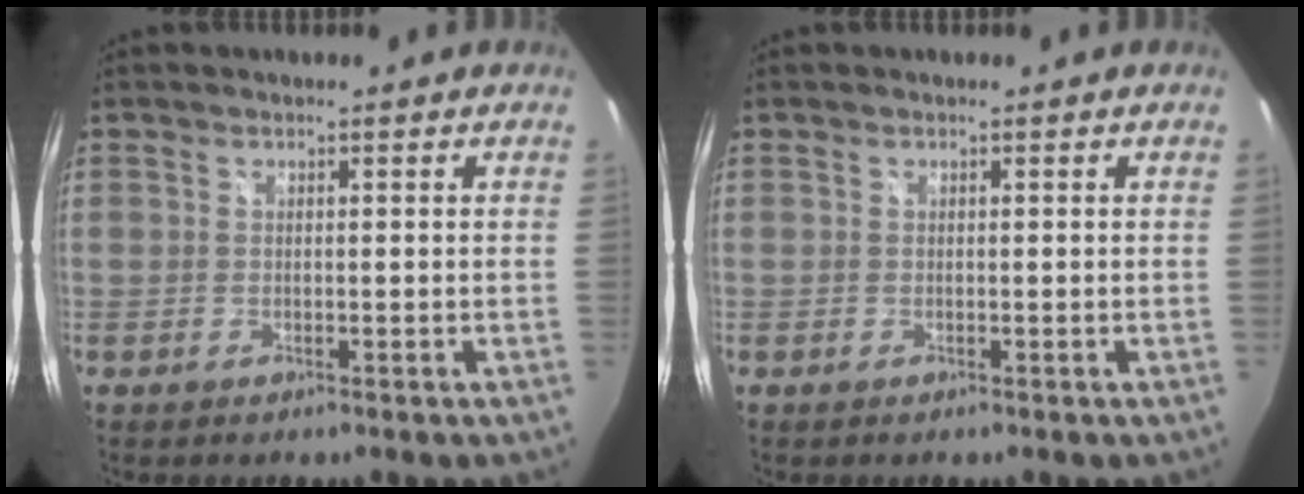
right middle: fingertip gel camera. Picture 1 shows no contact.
{"total": 0.0}